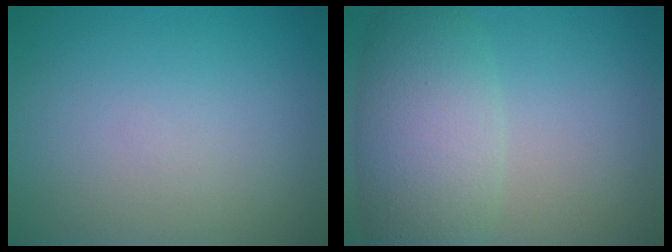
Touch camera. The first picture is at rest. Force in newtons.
{"total": 6.3, "press": 6.3, "slide": 0.4}